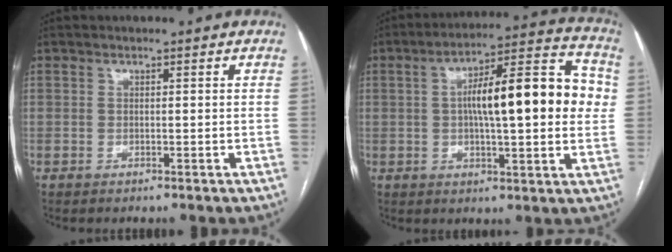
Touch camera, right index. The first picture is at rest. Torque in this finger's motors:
{"motor_torque": [1.41, 0.69, 0.43, 0.11]}